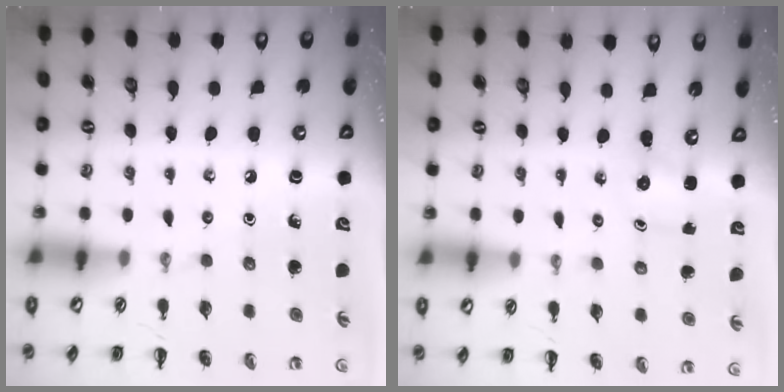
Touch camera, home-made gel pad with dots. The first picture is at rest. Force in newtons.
{"total": 2.2, "press": 2.1, "slide": 0.8}